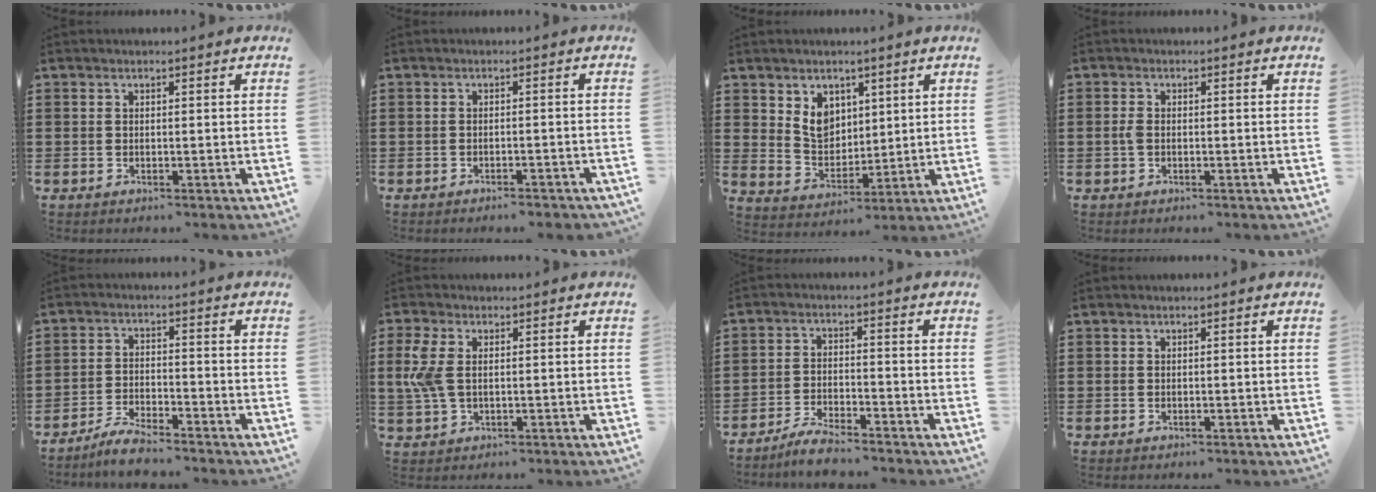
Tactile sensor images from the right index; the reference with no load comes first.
{"total": 1.4, "force": [-1.4, 0.0, 0.3], "torque": [-0.008, 0.001, -0.027]}
{"total": 6.2, "force": [3.0, 4.8, 2.3], "torque": [-0.059, 0.008, 0.057]}
{"total": 1.6, "force": [-0.3, 0.9, 1.3], "torque": [-0.034, 0.000, -0.008]}
{"total": 3.9, "force": [-3.7, 0.2, 1.1], "torque": [-0.027, 0.007, -0.076]}
{"total": 5.4, "force": [0.8, 3.0, 4.5], "torque": [-0.128, -0.003, 0.003]}
{"total": 3.8, "force": [-3.7, 0.2, 0.9], "torque": [-0.018, 0.008, -0.072]}
{"total": 0.0}